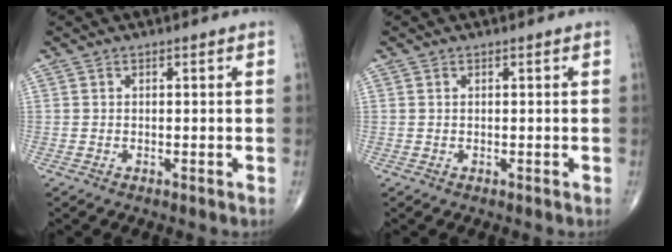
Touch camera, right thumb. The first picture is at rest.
{"total": 0.0}